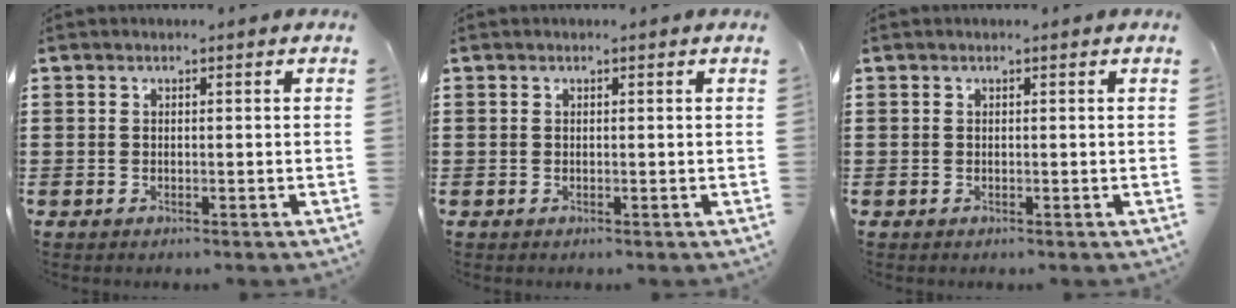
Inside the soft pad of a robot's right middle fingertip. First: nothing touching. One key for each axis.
{"total": 0.0}
{"total": 0.0}